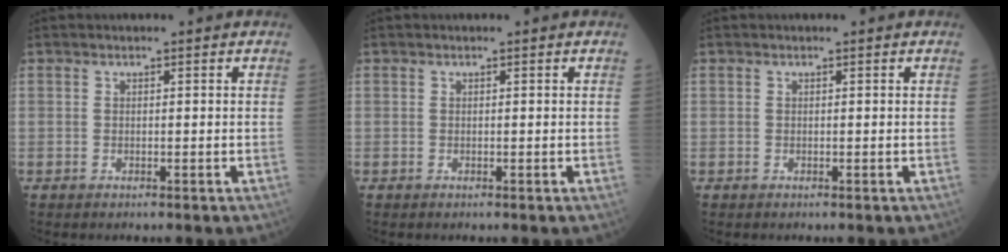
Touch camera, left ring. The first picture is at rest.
{"total": 0.0}
{"total": 0.0}